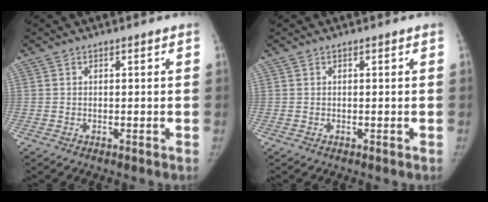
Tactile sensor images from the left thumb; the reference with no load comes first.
{"total": 0.0}